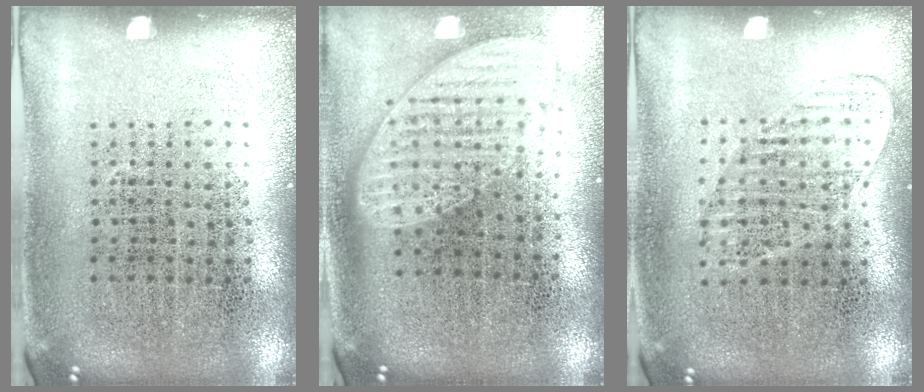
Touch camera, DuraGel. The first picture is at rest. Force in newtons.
{"total": 1.8, "press": 1.5, "slide": 1.0}
{"total": 1.2, "press": 1.1, "slide": 0.5}